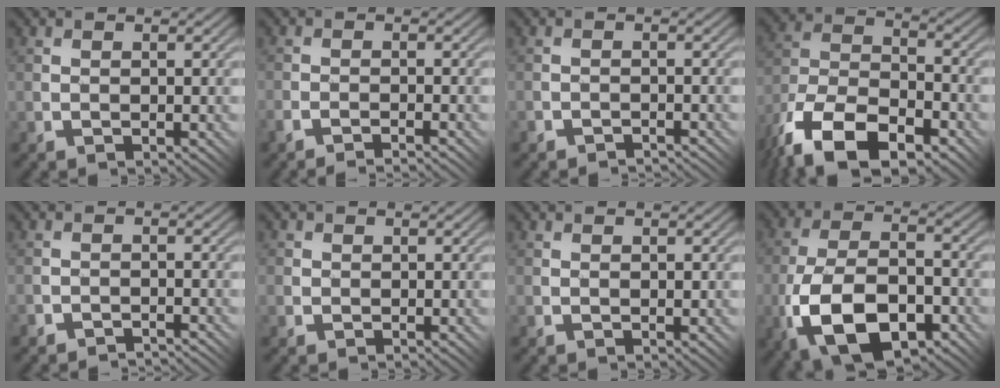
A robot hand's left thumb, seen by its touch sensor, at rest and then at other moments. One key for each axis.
{"total": 2.3, "fx": -2.2, "fy": -0.1, "fz": 0.7, "tx": -0.014, "ty": 0.005, "tz": -0.050}
{"total": 1.6, "fx": -1.2, "fy": -0.5, "fz": -0.9, "tx": 0.019, "ty": 0.012, "tz": -0.030}
{"total": 15.0, "fx": -9.9, "fy": 7.3, "fz": 8.6, "tx": -0.195, "ty": -0.023, "tz": -0.185}
{"total": 1.8, "fx": -1.5, "fy": -0.6, "fz": -0.9, "tx": 0.020, "ty": 0.013, "tz": -0.035}
{"total": 2.0, "fx": 0.4, "fy": 2.0, "fz": -0.1, "tx": 0.007, "ty": 0.005, "tz": -0.009}
{"total": 0.6, "fx": 0.0, "fy": 0.3, "fz": 0.5, "tx": -0.005, "ty": 0.000, "tz": 0.005}
{"total": 14.0, "fx": -6.5, "fy": 7.2, "fz": 10.0, "tx": -0.212, "ty": -0.018, "tz": -0.128}